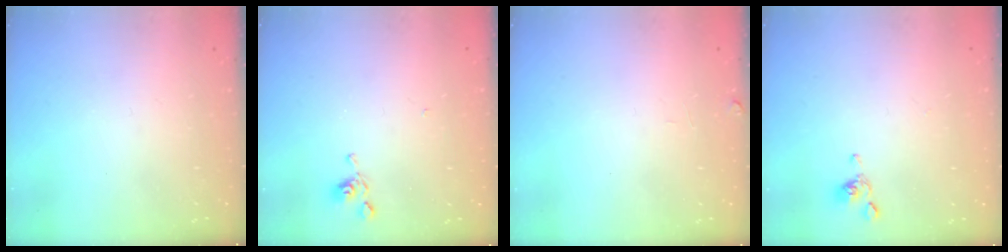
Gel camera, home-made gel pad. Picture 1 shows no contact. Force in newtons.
{"total": 4.5, "press": 4.5, "slide": 0.4}
{"total": 1.3, "press": 1.2, "slide": 0.5}
{"total": 2.2, "press": 2.2, "slide": 0.2}